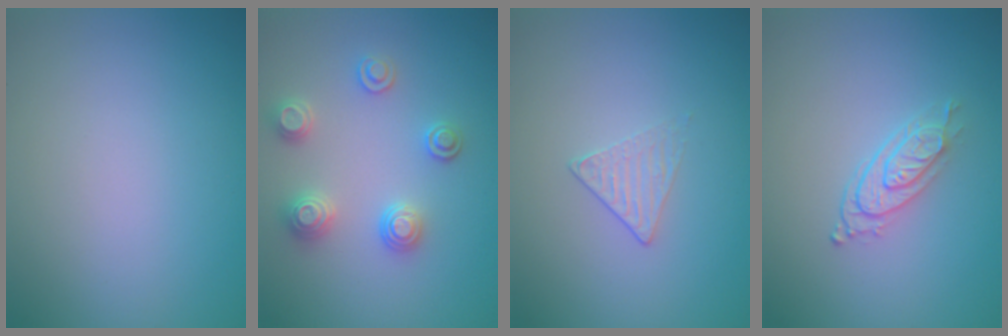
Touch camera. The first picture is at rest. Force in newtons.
{"total": 2.9, "press": 2.9, "slide": 0.2}
{"total": 1.2, "press": 0.7, "slide": 1.0}
{"total": 2.8, "press": 2.2, "slide": 1.7}